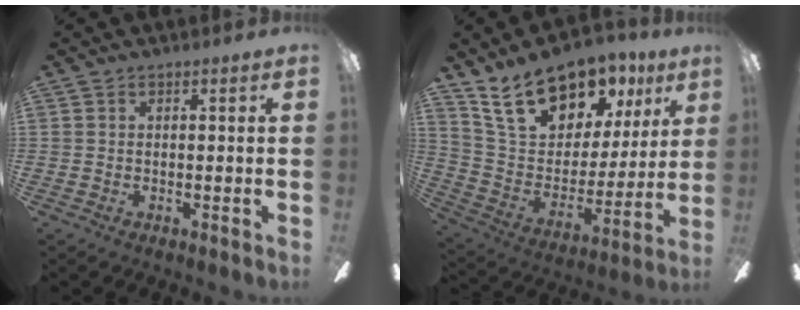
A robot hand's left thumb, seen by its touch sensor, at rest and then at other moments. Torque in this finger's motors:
{"motor_torque": [1.91, 1.90, 1.23, -1.54, 0.35]}